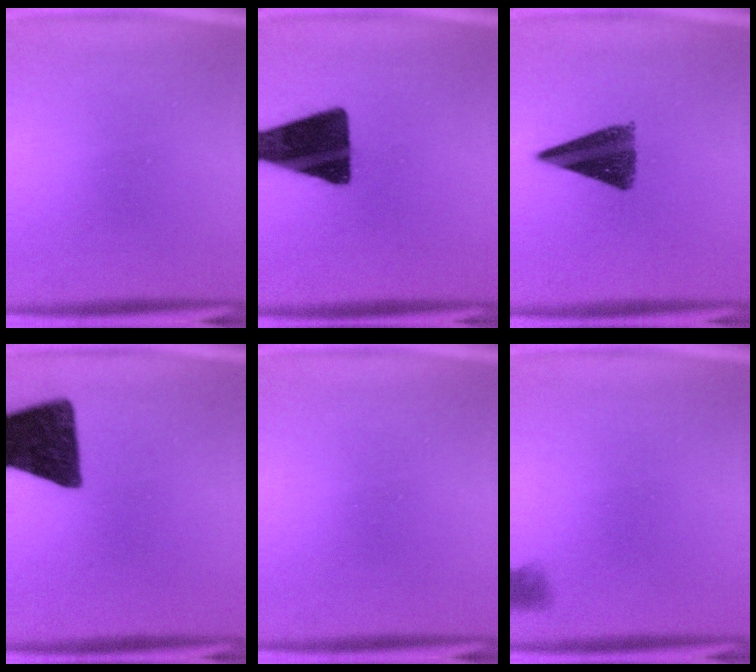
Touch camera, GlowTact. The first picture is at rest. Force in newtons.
{"total": 16.3}
{"total": 10.1}
{"total": 15.5}
{"total": 0.0}
{"total": 1.2}